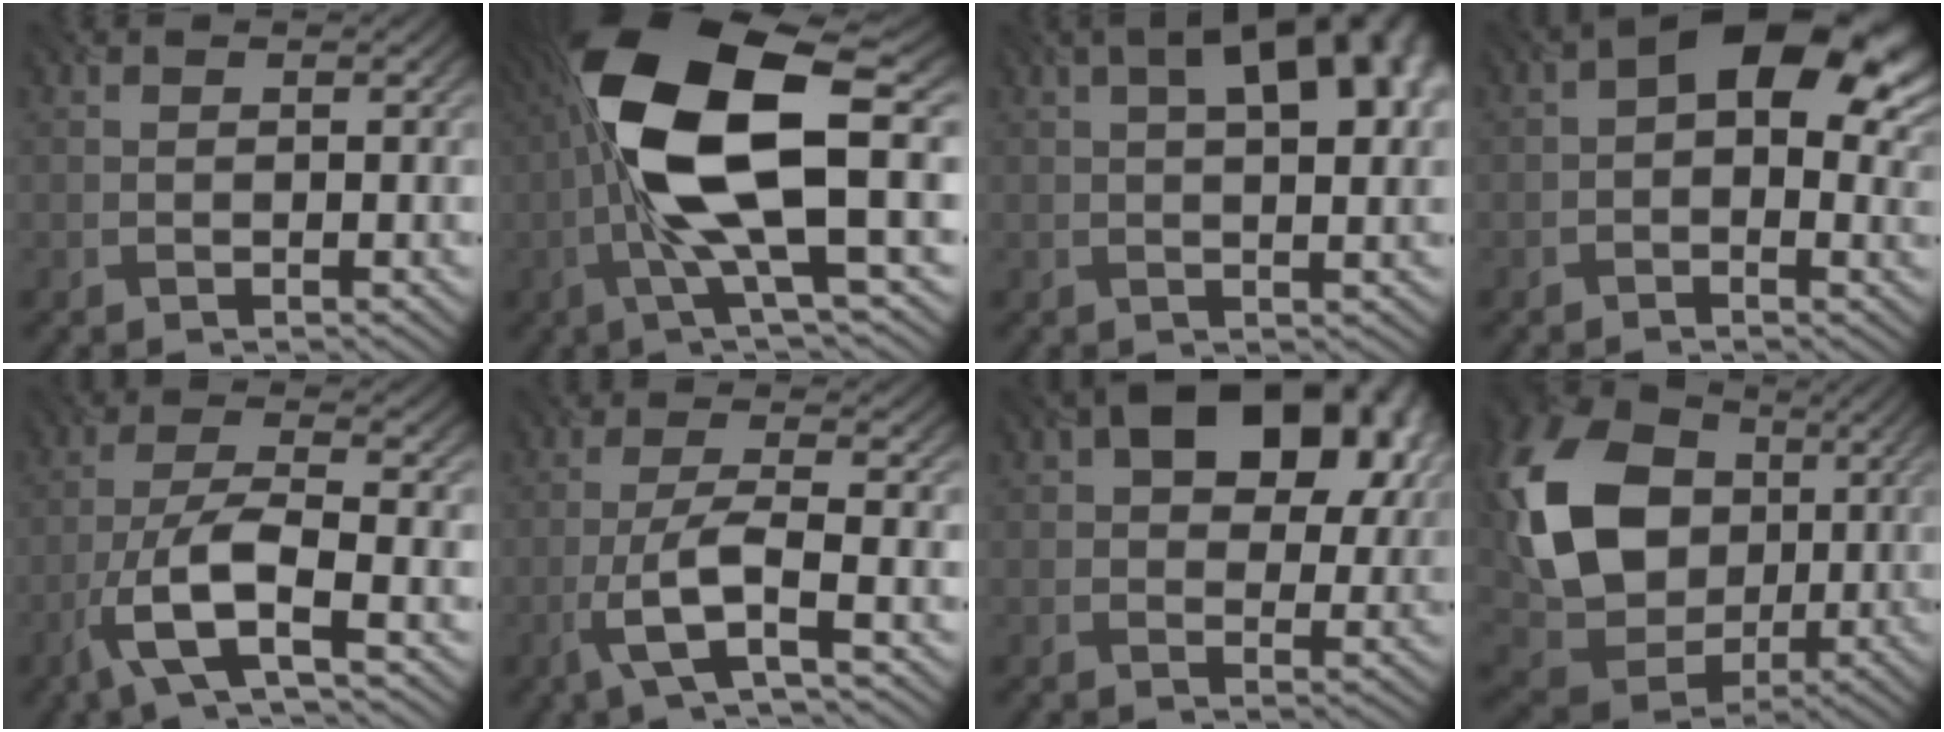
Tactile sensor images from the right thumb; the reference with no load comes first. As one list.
[{"total": 16.1, "force": [0.2, 5.5, 15.1], "torque": [-0.305, 0.012, 0.003]}, {"total": 12.3, "force": [4.2, 5.2, 10.3], "torque": [-0.146, 0.033, 0.046]}, {"total": 12.5, "force": [3.5, 7.0, 9.7], "torque": [-0.133, 0.006, 0.045]}, {"total": 8.6, "force": [-4.2, 2.2, 7.2], "torque": [-0.150, 0.001, -0.095]}, {"total": 5.8, "force": [-2.5, 1.0, 5.2], "torque": [-0.107, 0.008, -0.059]}, {"total": 14.6, "force": [5.5, 8.8, 10.3], "torque": [-0.149, 0.021, 0.082]}, {"total": 17.4, "force": [2.3, 13.4, 11.0], "torque": [-0.258, 0.004, 0.045]}]